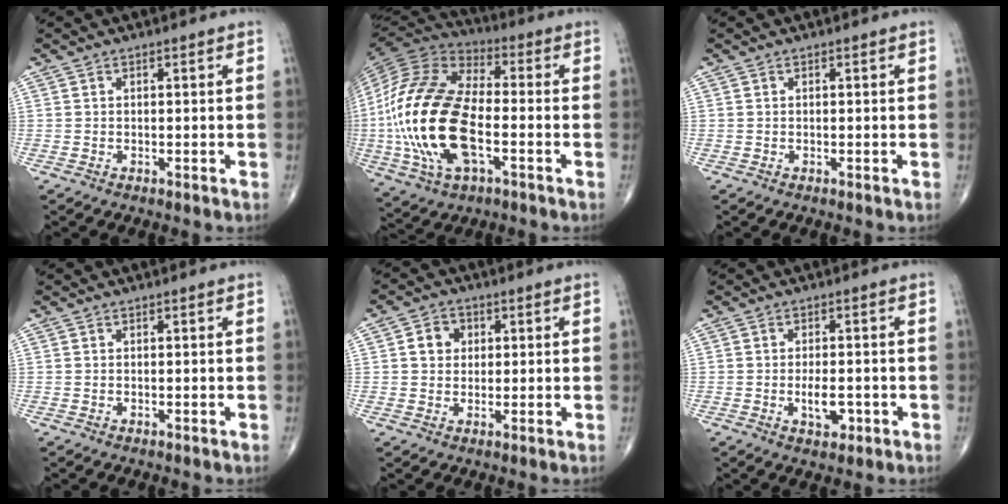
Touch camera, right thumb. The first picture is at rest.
{"total": 24.8, "force": [-4.2, 12.5, 21.0], "torque": [-0.448, 0.008, -0.077]}
{"total": 0.0}
{"total": 0.0}
{"total": 4.8, "force": [1.0, 4.1, 2.2], "torque": [-0.015, 0.004, 0.013]}
{"total": 4.4, "force": [-1.2, 2.2, 3.7], "torque": [-0.055, -0.001, -0.016]}